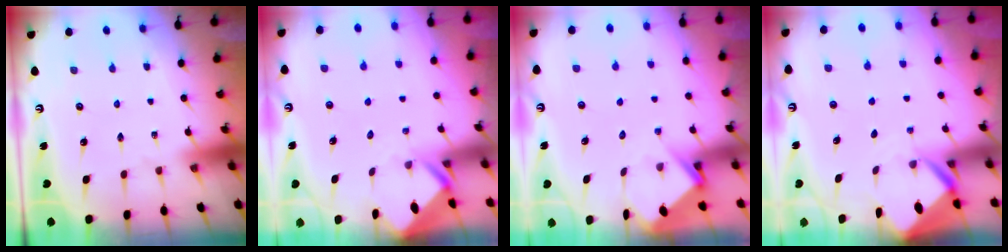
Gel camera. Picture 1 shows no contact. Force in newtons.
{"total": 2.4, "press": 2.4, "slide": 0.1}
{"total": 5.1, "press": 5.1, "slide": 0.5}
{"total": 3.9, "press": 3.9, "slide": 0.3}